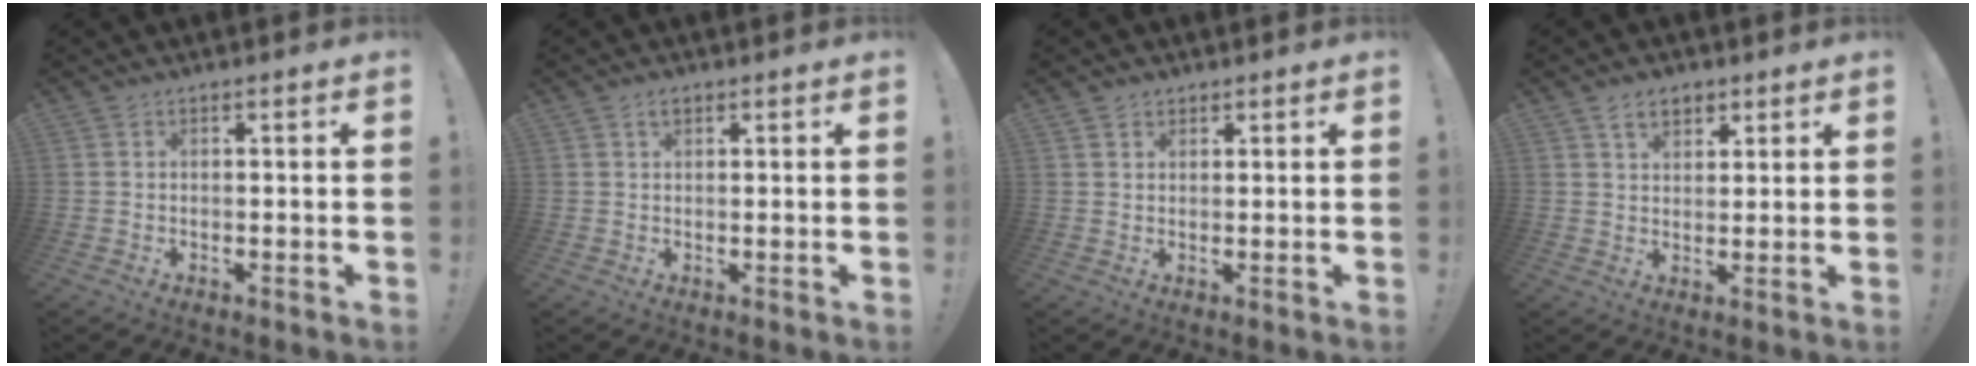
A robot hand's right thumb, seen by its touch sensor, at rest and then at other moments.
{"total": 1.8, "force": [1.1, 1.0, 1.1], "torque": [-0.011, -0.002, 0.017]}
{"total": 1.9, "force": [1.3, 1.2, 0.4], "torque": [0.001, -0.008, 0.023]}
{"total": 5.7, "force": [3.4, 3.5, 2.9], "torque": [-0.044, -0.008, 0.062]}